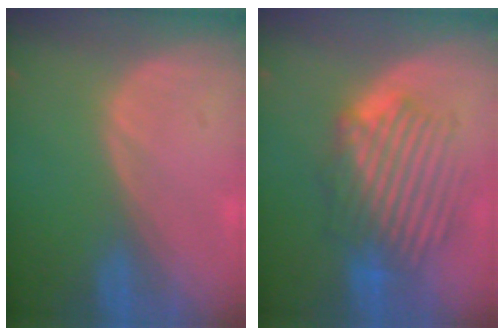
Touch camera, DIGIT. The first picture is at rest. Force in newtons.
{"total": 8.8, "press": 8.4, "slide": 2.7}